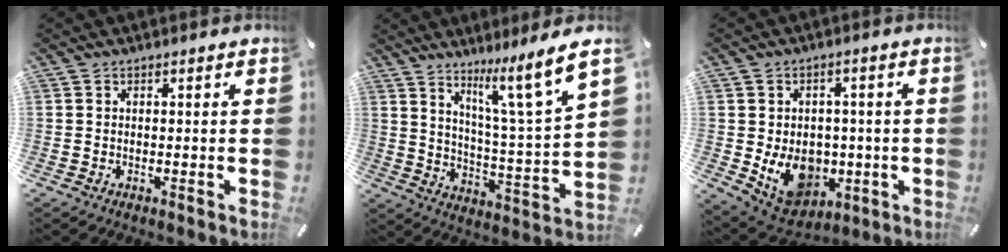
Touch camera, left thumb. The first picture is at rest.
{"total": 12.4, "force": [9.3, 0.6, 8.2], "torque": [-0.132, -0.071, 0.143]}
{"total": 11.9, "force": [-1.8, 9.8, 6.5], "torque": [-0.116, -0.004, -0.022]}